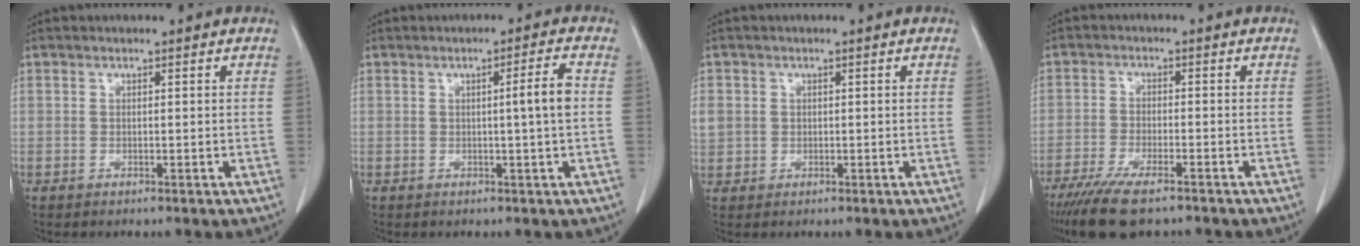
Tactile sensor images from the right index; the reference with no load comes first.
{"total": 3.6, "force": [0.0, -0.7, 3.6], "torque": [-0.054, 0.000, 0.001]}
{"total": 3.6, "force": [0.6, 3.4, 1.2], "torque": [-0.041, 0.009, 0.020]}
{"total": 9.6, "force": [-7.2, 1.9, 6.0], "torque": [-0.101, -0.022, -0.114]}